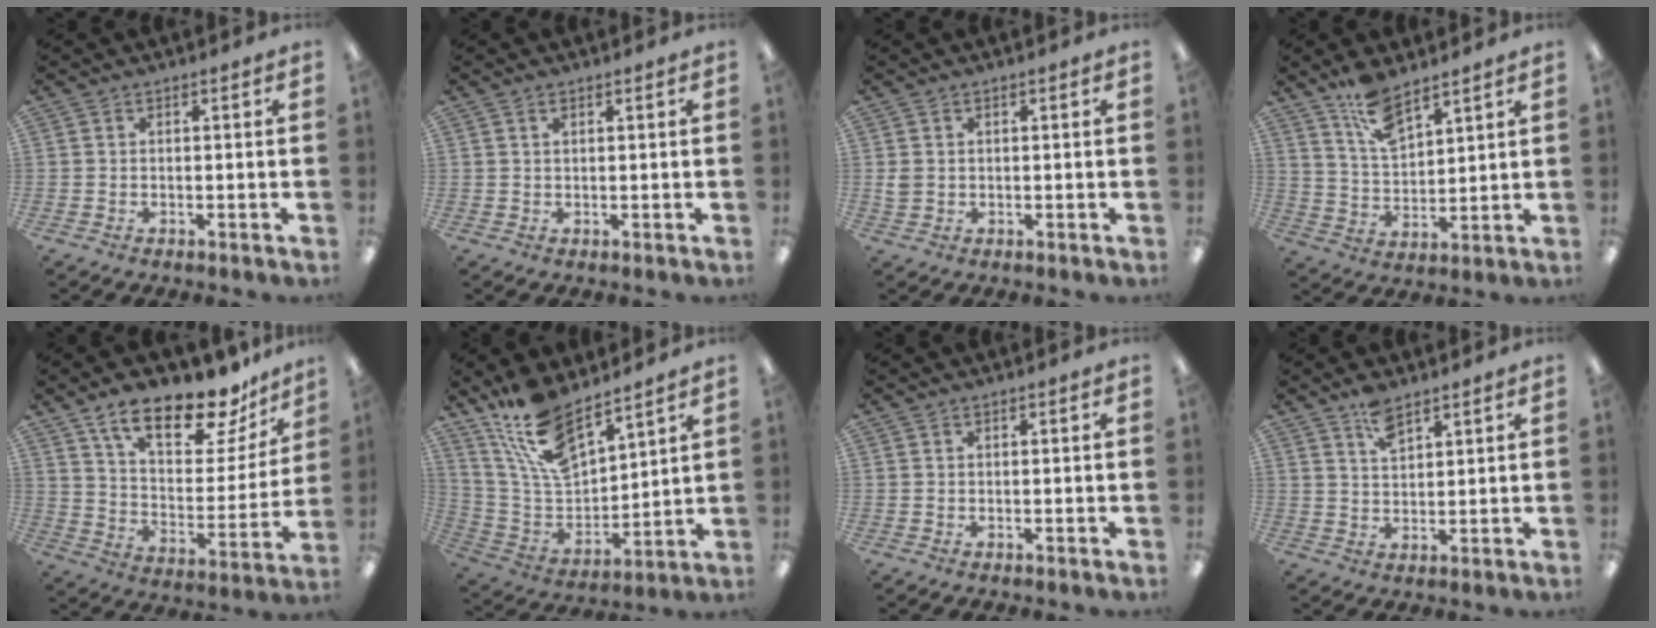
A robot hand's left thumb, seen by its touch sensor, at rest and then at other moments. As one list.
[{"total": 1.1, "force": [0.7, 0.6, 0.7], "torque": [-0.016, 0.002, 0.012]}, {"total": 2.0, "force": [0.4, 1.8, 0.9], "torque": [-0.019, 0.004, 0.007]}, {"total": 10.2, "force": [7.9, 4.0, 5.1], "torque": [-0.098, -0.039, 0.143]}, {"total": 19.9, "force": [15.3, 7.0, 10.6], "torque": [-0.170, -0.100, 0.261]}, {"total": 15.7, "force": [12.2, 5.9, 7.9], "torque": [-0.179, -0.064, 0.226]}, {"total": 0.0}, {"total": 5.4, "force": [4.0, 2.2, 2.9], "torque": [-0.050, -0.016, 0.070]}]